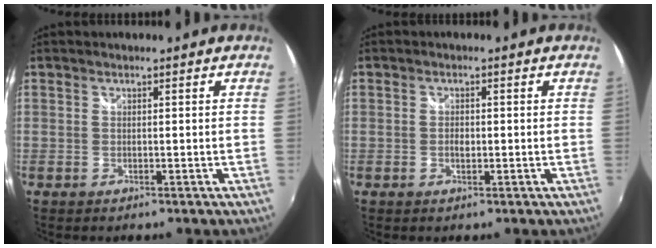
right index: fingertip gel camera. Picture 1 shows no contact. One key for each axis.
{"total": 1.6, "fx": -0.3, "fy": 1.0, "fz": 1.2, "tx": -0.023, "ty": 0.002, "tz": -0.007}